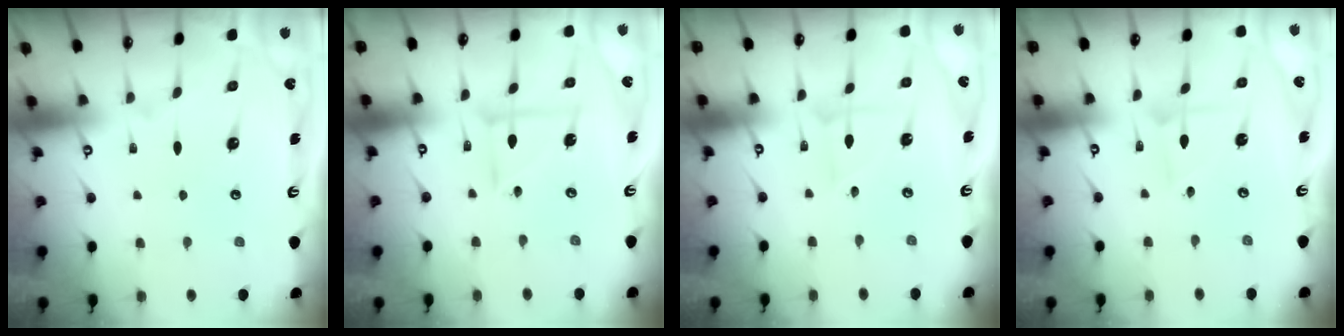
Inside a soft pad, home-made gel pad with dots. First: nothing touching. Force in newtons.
{"total": 5.1, "press": 5.1, "slide": 0.4}
{"total": 2.7, "press": 2.6, "slide": 0.3}
{"total": 2.1, "press": 2.1, "slide": 0.2}